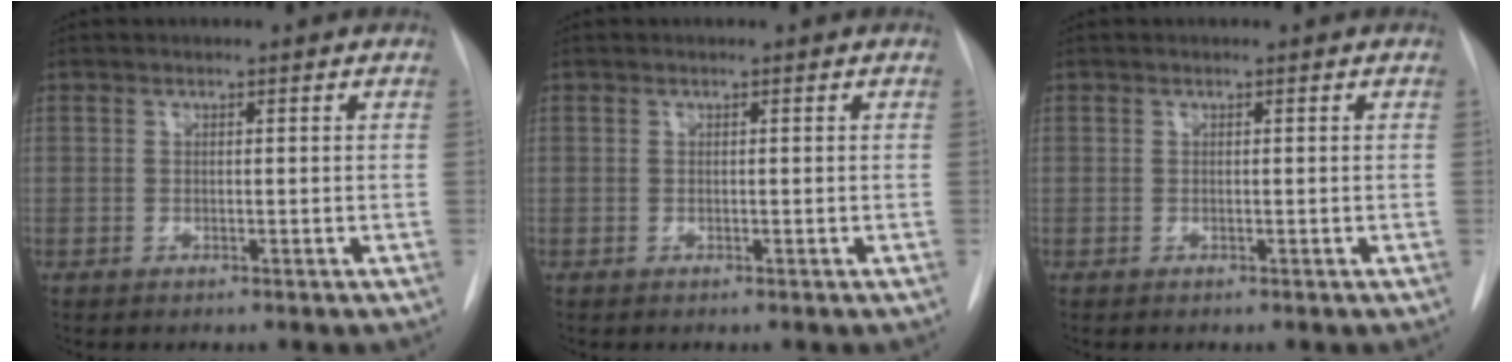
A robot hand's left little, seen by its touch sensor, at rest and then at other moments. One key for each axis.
{"total": 0.0}
{"total": 0.0}